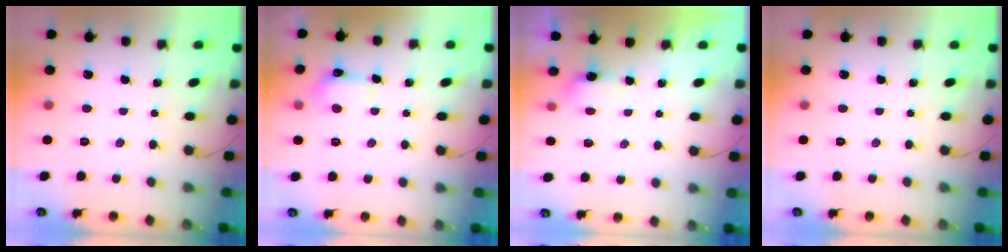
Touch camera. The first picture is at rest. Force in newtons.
{"total": 5.5, "press": 5.5, "slide": 0.9}
{"total": 3.3, "press": 3.1, "slide": 1.1}
{"total": 0.0}